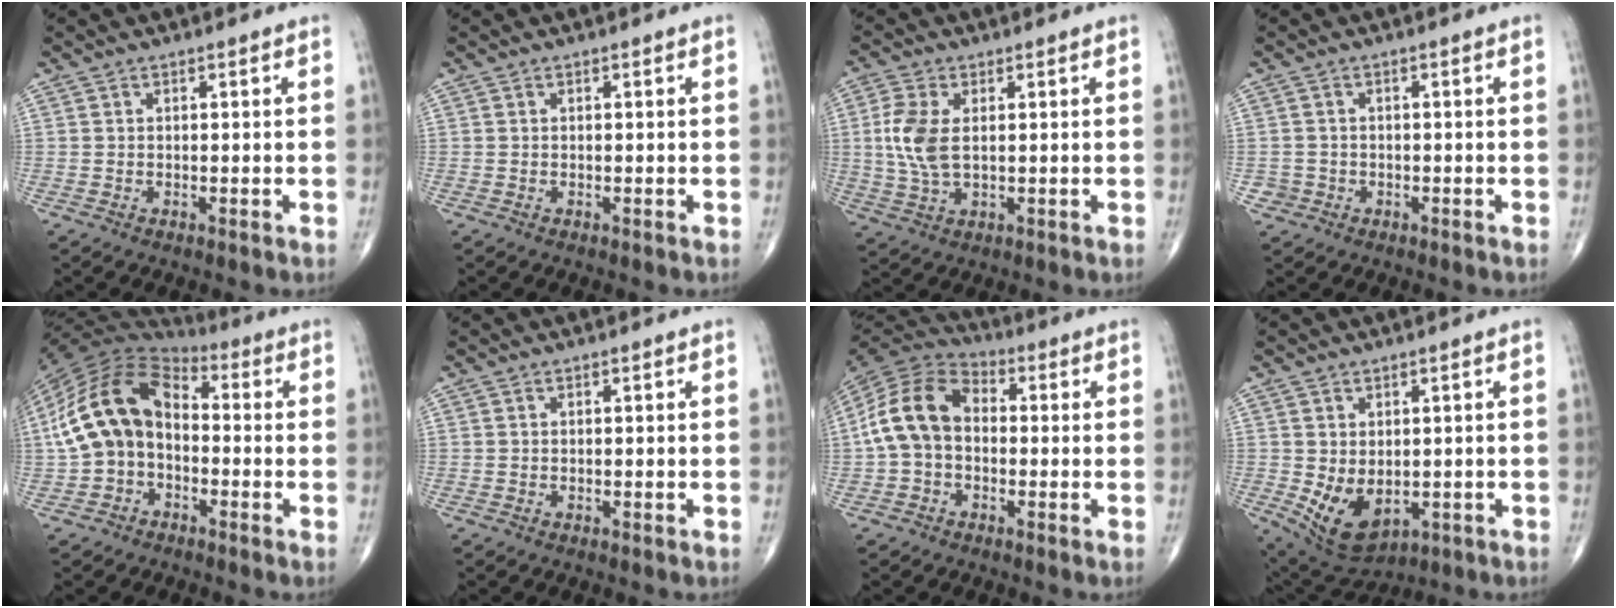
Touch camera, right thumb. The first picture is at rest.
{"total": 0.0}
{"total": 7.7, "force": [1.0, 4.1, 6.5], "torque": [-0.153, -0.001, 0.021]}
{"total": 1.9, "force": [-0.7, 1.8, -0.2], "torque": [0.013, 0.008, -0.017]}
{"total": 16.0, "force": [-1.2, 11.2, 11.4], "torque": [-0.207, 0.040, -0.032]}
{"total": 0.0}
{"total": 12.4, "force": [-0.3, 9.0, 8.6], "torque": [-0.159, 0.035, -0.021]}
{"total": 9.1, "force": [-1.3, 5.9, 6.7], "torque": [-0.105, -0.011, 0.001]}